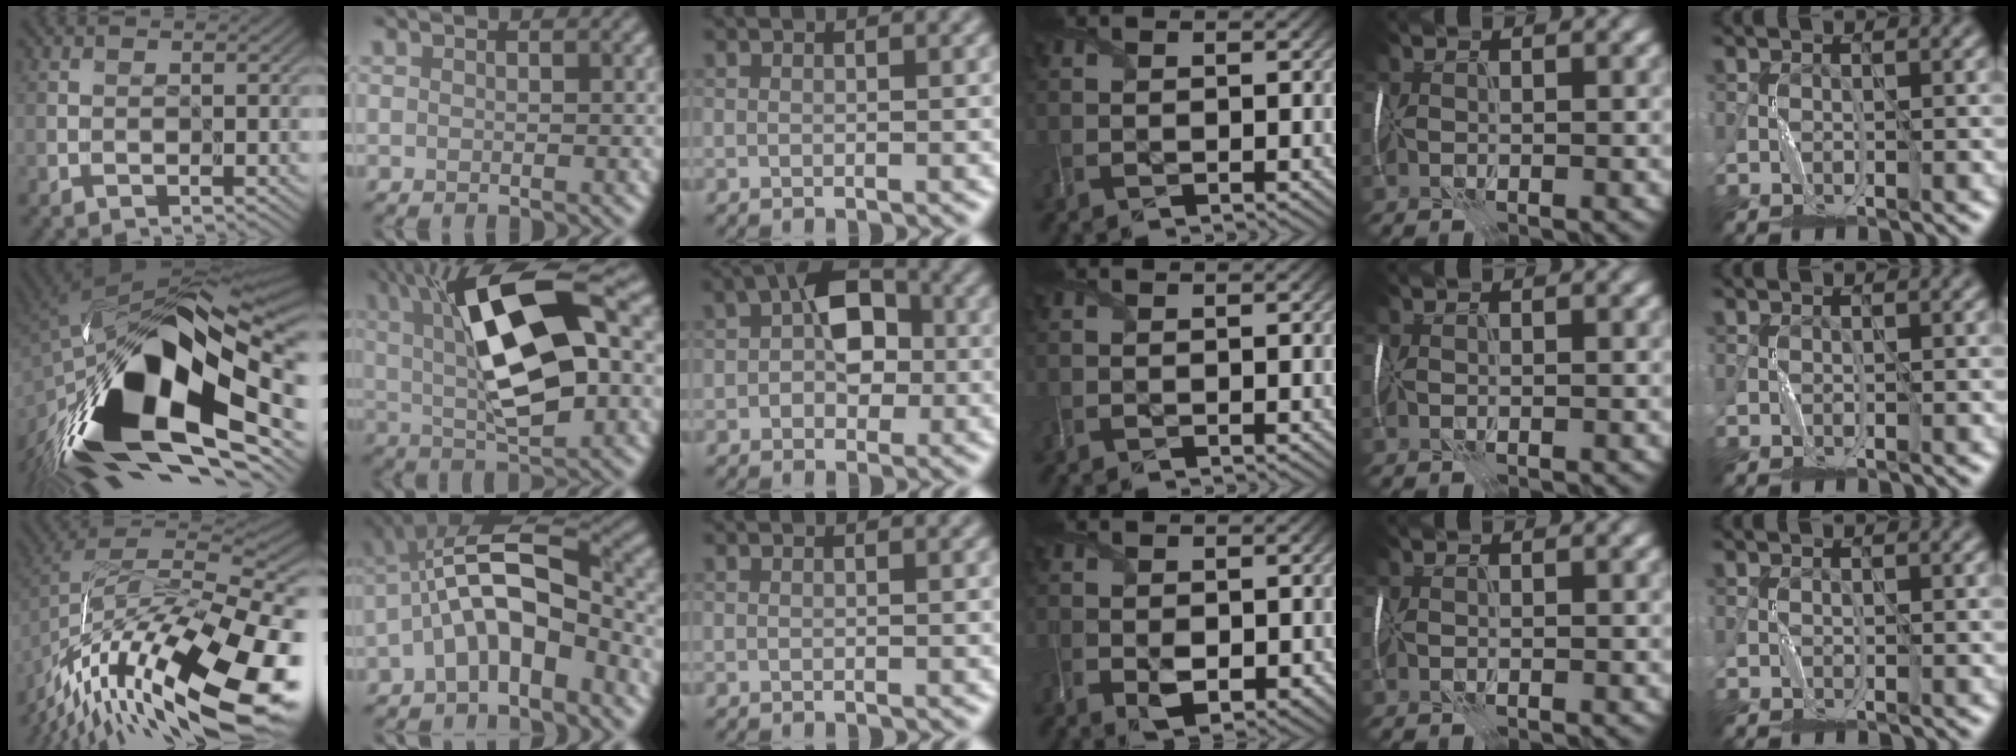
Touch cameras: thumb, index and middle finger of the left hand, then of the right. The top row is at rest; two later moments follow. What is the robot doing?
{"motion": "wrap", "object": "thread"}